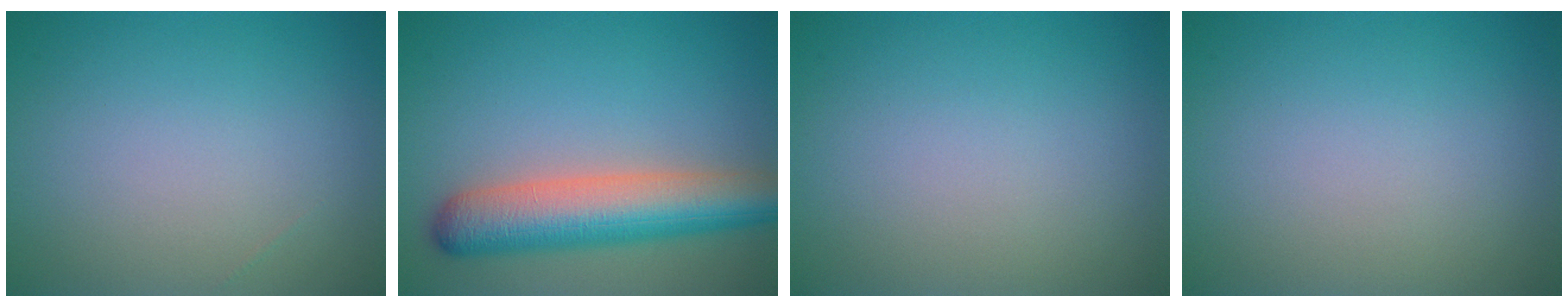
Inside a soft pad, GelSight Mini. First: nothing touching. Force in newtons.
{"total": 7.7, "press": 7.7, "slide": 0.3}
{"total": 0.0}
{"total": 0.0}